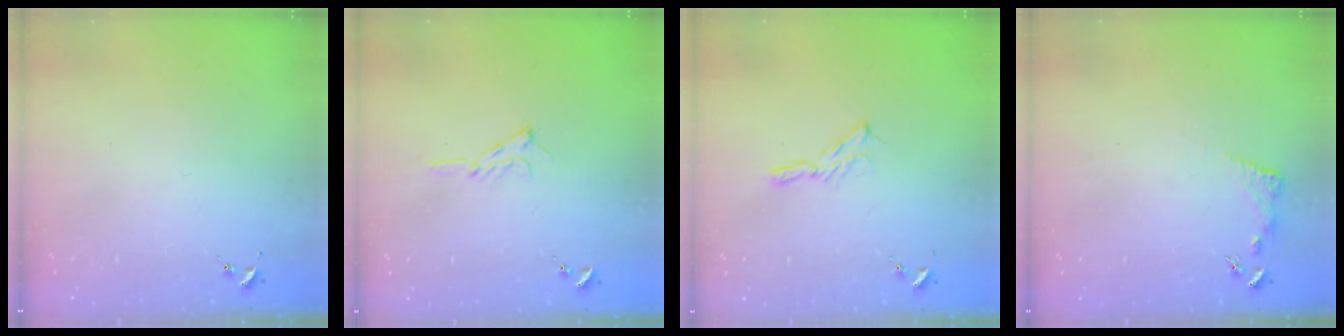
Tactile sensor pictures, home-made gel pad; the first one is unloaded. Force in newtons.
{"total": 6.5, "press": 6.5, "slide": 0.8}
{"total": 5.4, "press": 5.4, "slide": 0.4}
{"total": 6.0, "press": 6.0, "slide": 0.4}